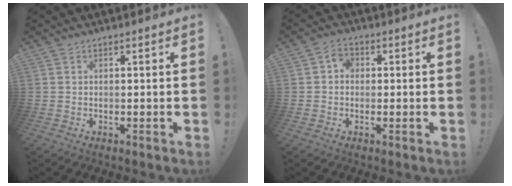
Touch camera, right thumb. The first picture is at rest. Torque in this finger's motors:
{"motor_torque": [0.07, 0.10, 0.33, -0.19, 0.03]}